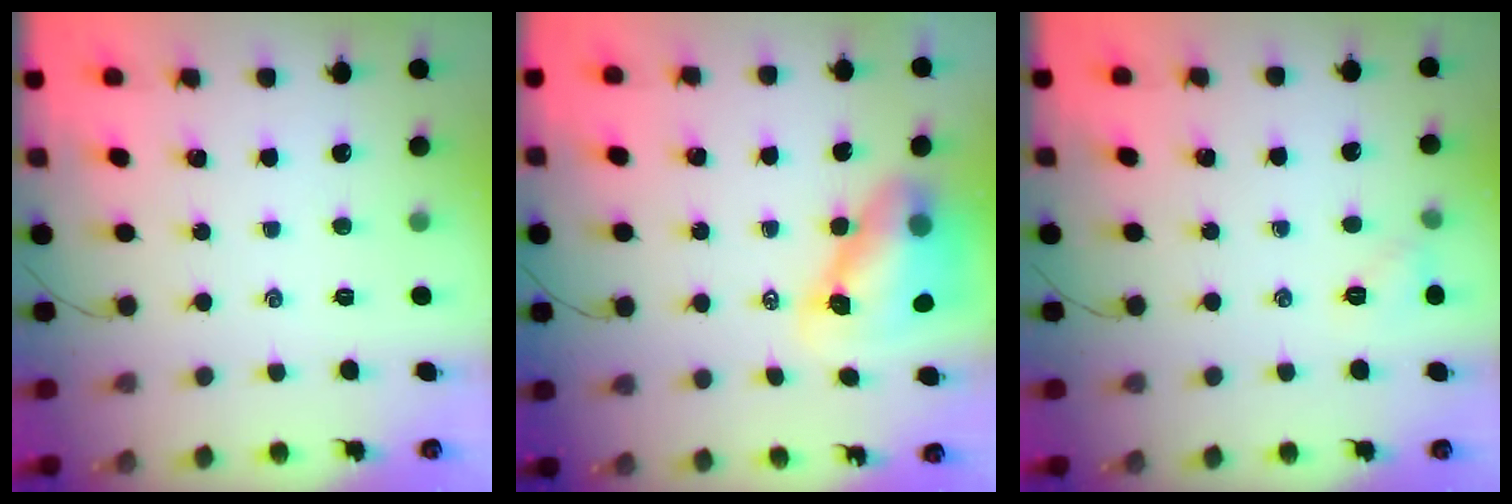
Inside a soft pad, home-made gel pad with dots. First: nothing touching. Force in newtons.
{"total": 9.0, "press": 8.6, "slide": 2.4}
{"total": 4.5, "press": 4.3, "slide": 1.3}